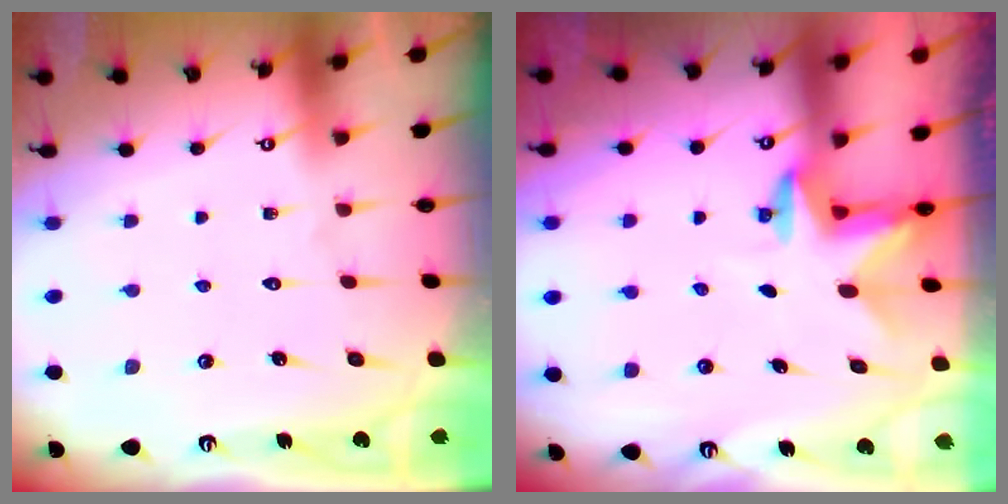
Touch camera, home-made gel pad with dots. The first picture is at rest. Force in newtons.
{"total": 2.6, "press": 2.6, "slide": 0.5}